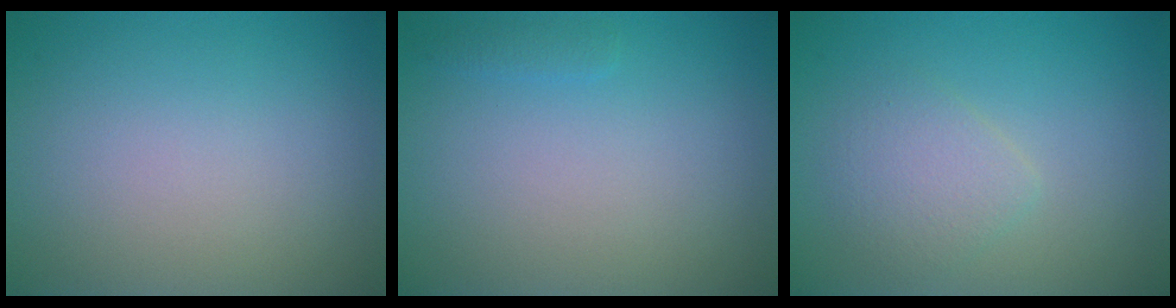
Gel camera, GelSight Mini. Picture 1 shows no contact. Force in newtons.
{"total": 0.7, "press": 0.7, "slide": 0.1}
{"total": 2.3, "press": 2.3, "slide": 0.1}